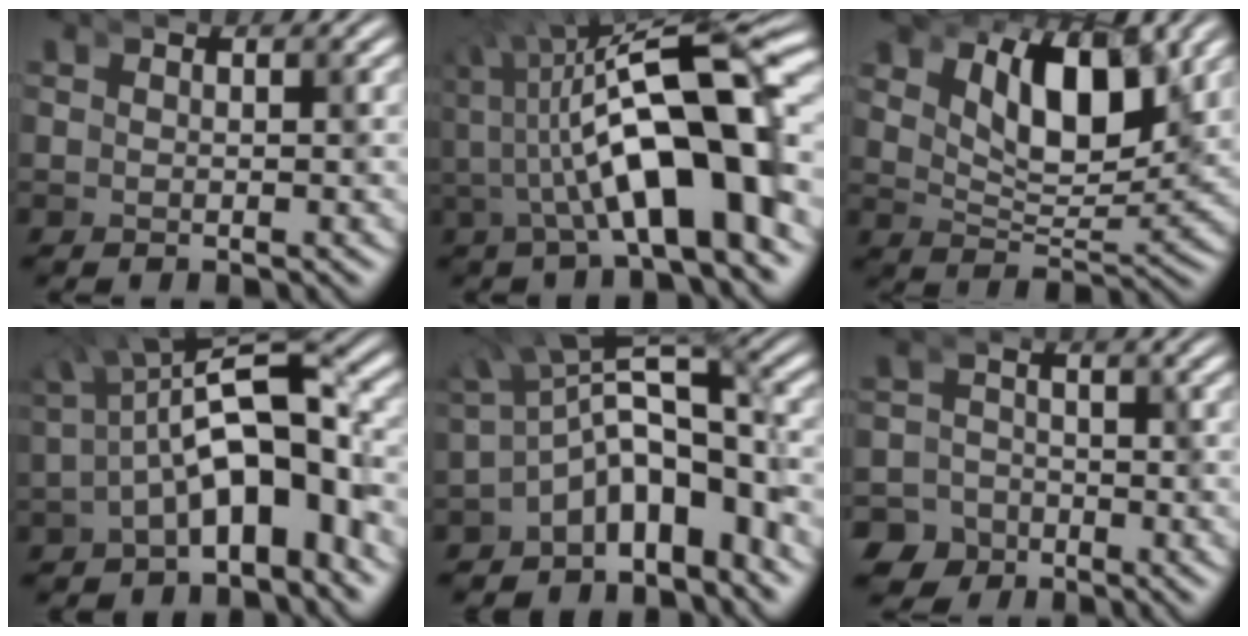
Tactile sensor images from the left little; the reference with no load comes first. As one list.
[{"total": 9.5, "force": [-3.9, 3.5, 7.9], "torque": [-0.139, -0.008, -0.063]}, {"total": 6.6, "force": [1.7, 3.4, 5.4], "torque": [-0.099, -0.007, 0.025]}, {"total": 6.1, "force": [-1.7, 3.0, 5.1], "torque": [-0.087, -0.009, -0.028]}, {"total": 5.9, "force": [-2.2, 3.5, 4.2], "torque": [-0.096, -0.019, -0.037]}, {"total": 6.2, "force": [-4.8, 3.9, 0.4], "torque": [-0.023, -0.030, -0.086]}]